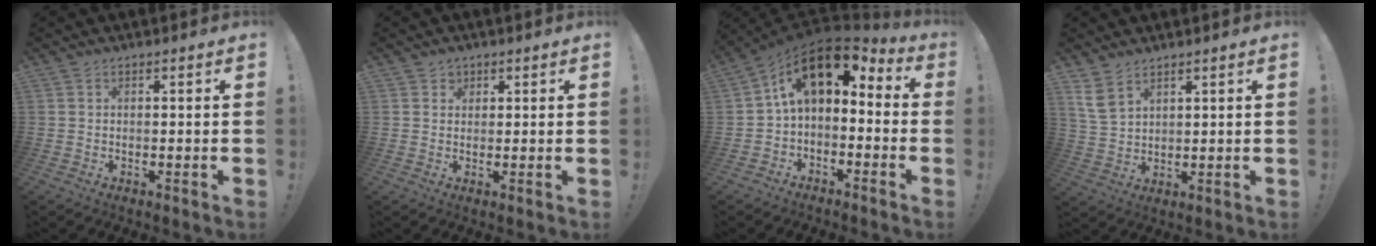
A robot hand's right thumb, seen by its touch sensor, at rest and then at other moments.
{"total": 2.1, "force": [1.2, 1.8, 0.1], "torque": [0.001, -0.004, 0.020]}
{"total": 11.4, "force": [4.3, 6.1, 8.5], "torque": [-0.142, -0.021, 0.078]}
{"total": 6.3, "force": [4.2, 3.2, 3.5], "torque": [-0.070, -0.019, 0.081]}